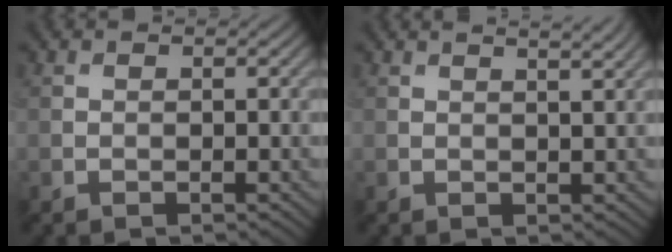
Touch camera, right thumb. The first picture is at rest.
{"total": 2.7, "force": [2.1, 0.6, 1.5], "torque": [-0.014, 0.005, 0.018]}